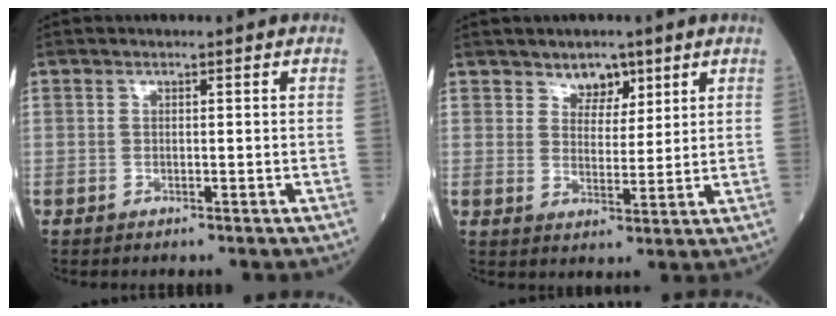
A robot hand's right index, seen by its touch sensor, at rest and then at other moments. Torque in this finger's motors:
{"motor_torque": [0.13, 0.07, 0.00, 0.00]}